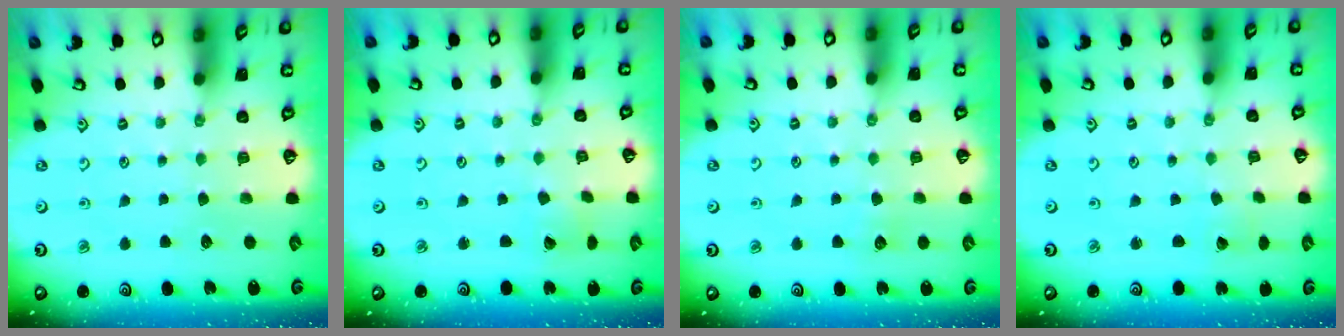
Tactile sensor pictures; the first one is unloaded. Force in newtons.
{"total": 1.8, "press": 1.7, "slide": 0.1}
{"total": 4.8, "press": 4.7, "slide": 0.8}
{"total": 0.0}